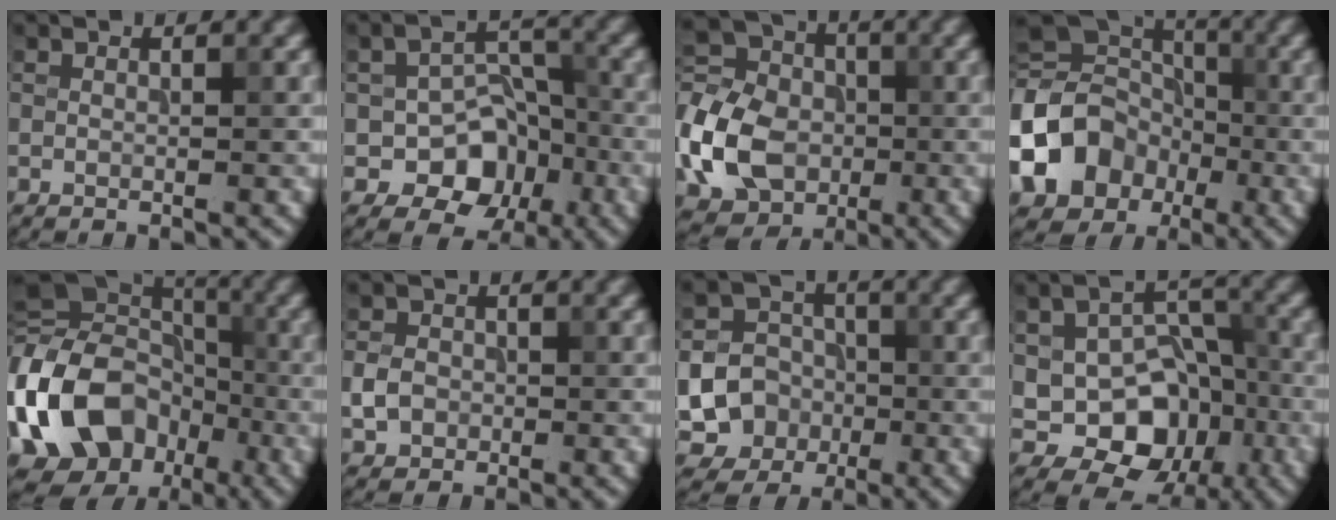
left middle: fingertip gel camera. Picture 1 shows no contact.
{"total": 6.9, "force": [-2.7, 5.0, 4.0], "torque": [-0.042, -0.003, -0.044]}
{"total": 9.8, "force": [-2.8, 7.7, 5.3], "torque": [-0.126, 0.009, -0.077]}
{"total": 12.7, "force": [-4.3, 10.3, 6.1], "torque": [-0.138, -0.010, -0.092]}
{"total": 17.2, "force": [-5.0, 13.3, 9.8], "torque": [-0.229, 0.002, -0.105]}
{"total": 2.4, "force": [-0.5, 2.1, 1.0], "torque": [-0.018, 0.000, -0.015]}
{"total": 12.7, "force": [-3.2, 11.9, 3.3], "torque": [-0.092, -0.018, -0.069]}
{"total": 9.2, "force": [-2.2, 6.8, 5.8], "torque": [-0.073, -0.001, -0.038]}